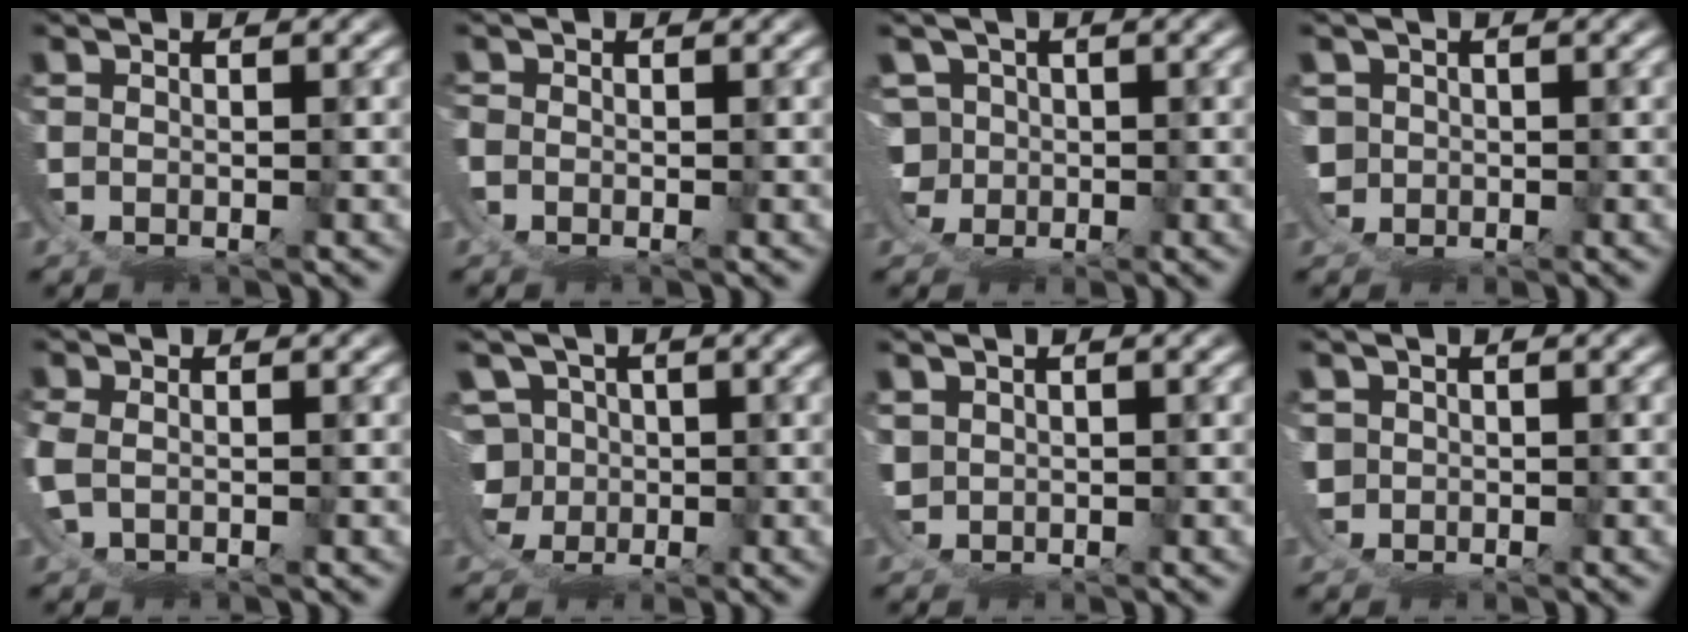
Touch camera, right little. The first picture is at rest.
{"total": 1.1, "force": [-0.5, 1.0, -0.1], "torque": [-0.004, -0.006, -0.009]}
{"total": 2.7, "force": [0.7, 2.5, -0.7], "torque": [-0.013, -0.030, 0.023]}
{"total": 1.8, "force": [0.5, 1.4, -1.1], "torque": [-0.006, -0.026, 0.022]}
{"total": 0.8, "force": [0.4, 0.7, 0.2], "torque": [-0.030, -0.005, 0.012]}
{"total": 6.8, "force": [1.0, 6.6, 0.9], "torque": [-0.042, -0.028, 0.019]}
{"total": 2.2, "force": [1.4, -0.6, -1.5], "torque": [0.014, -0.007, 0.033]}
{"total": 1.6, "force": [0.7, 0.3, -1.5], "torque": [0.006, -0.019, 0.024]}